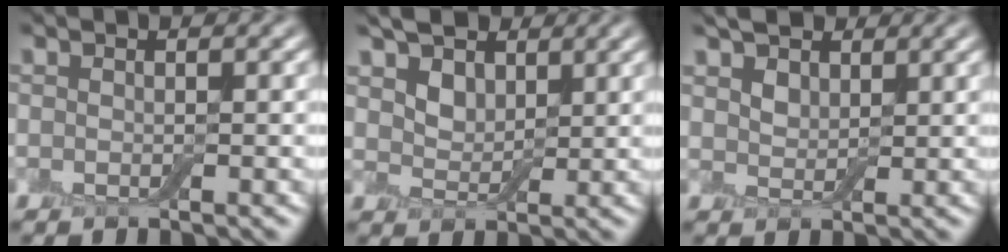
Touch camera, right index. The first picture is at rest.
{"total": 4.2, "force": [2.6, 2.7, 2.0], "torque": [-0.053, -0.006, 0.043]}
{"total": 3.6, "force": [2.4, 2.1, 1.6], "torque": [-0.043, 0.001, 0.040]}